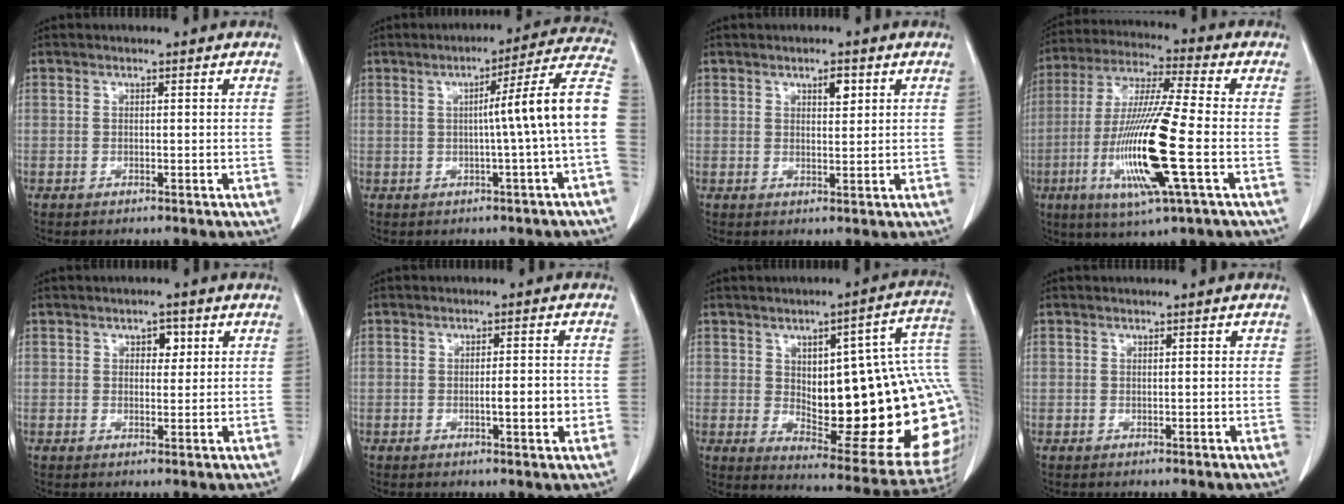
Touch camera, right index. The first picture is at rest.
{"total": 10.9, "force": [-0.8, -1.9, 10.7], "torque": [-0.136, 0.022, -0.015]}
{"total": 2.3, "force": [1.1, 0.8, 1.8], "torque": [-0.028, -0.004, 0.018]}
{"total": 17.0, "force": [-4.4, 0.2, 16.4], "torque": [-0.337, -0.020, -0.087]}
{"total": 2.4, "force": [0.9, 1.5, 1.6], "torque": [-0.019, 0.004, 0.012]}
{"total": 4.2, "force": [-0.8, 0.7, 4.1], "torque": [-0.064, -0.002, -0.009]}
{"total": 27.8, "force": [1.4, 7.0, 26.9], "torque": [-0.290, 0.020, 0.036]}
{"total": 0.7, "force": [0.2, 0.3, 0.6], "torque": [-0.008, 0.002, 0.002]}